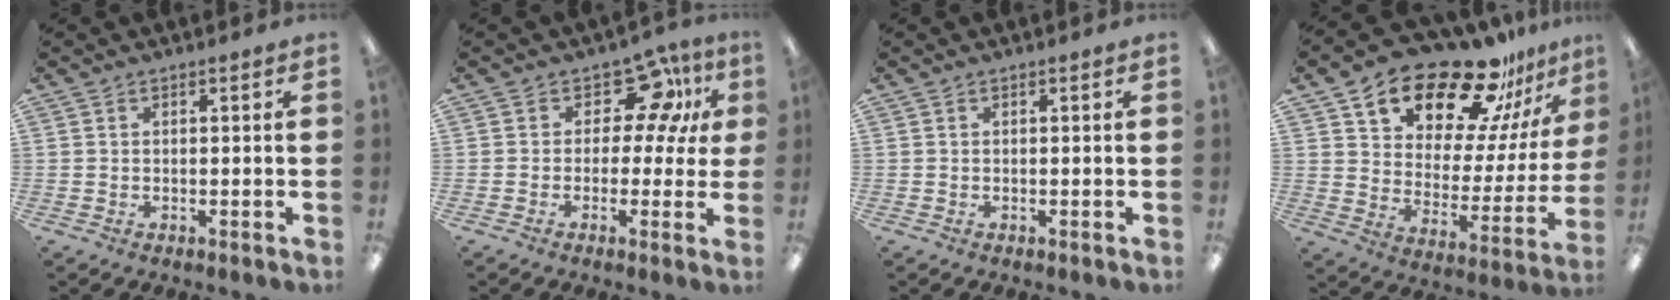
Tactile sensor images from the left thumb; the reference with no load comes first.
{"total": 10.6, "force": [5.4, 6.4, 6.4], "torque": [-0.098, -0.029, 0.096]}
{"total": 0.0}
{"total": 20.9, "force": [17.2, 8.6, 8.2], "torque": [-0.130, -0.132, 0.293]}